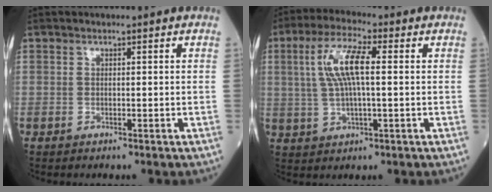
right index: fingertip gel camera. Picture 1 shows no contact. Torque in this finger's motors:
{"motor_torque": [0.24, 0.03, 0.24, 0.09]}